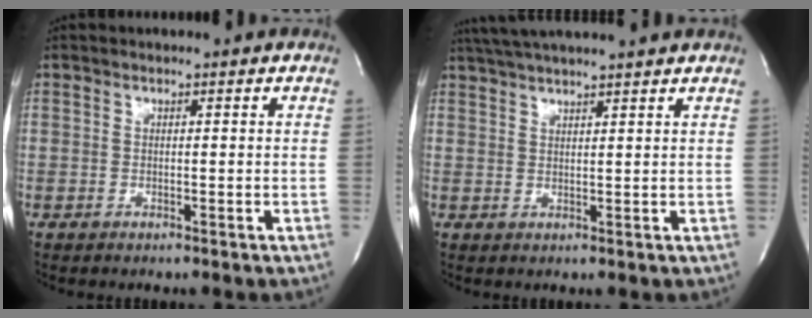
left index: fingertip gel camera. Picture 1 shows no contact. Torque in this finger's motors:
{"motor_torque": [0.20, -0.22, 0.23, 0.14]}